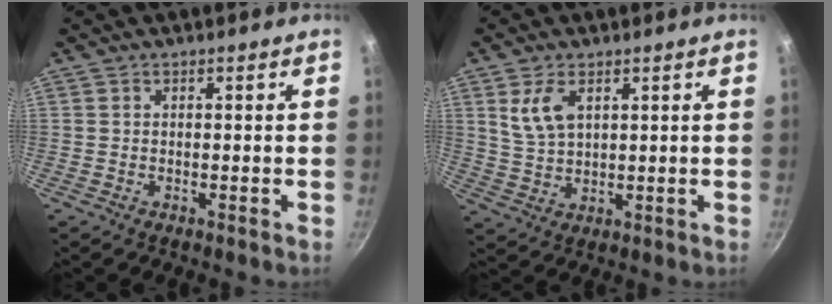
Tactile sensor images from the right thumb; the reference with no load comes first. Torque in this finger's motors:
{"motor_torque": [-0.60, 0.81, 0.35, -0.30, 0.06]}